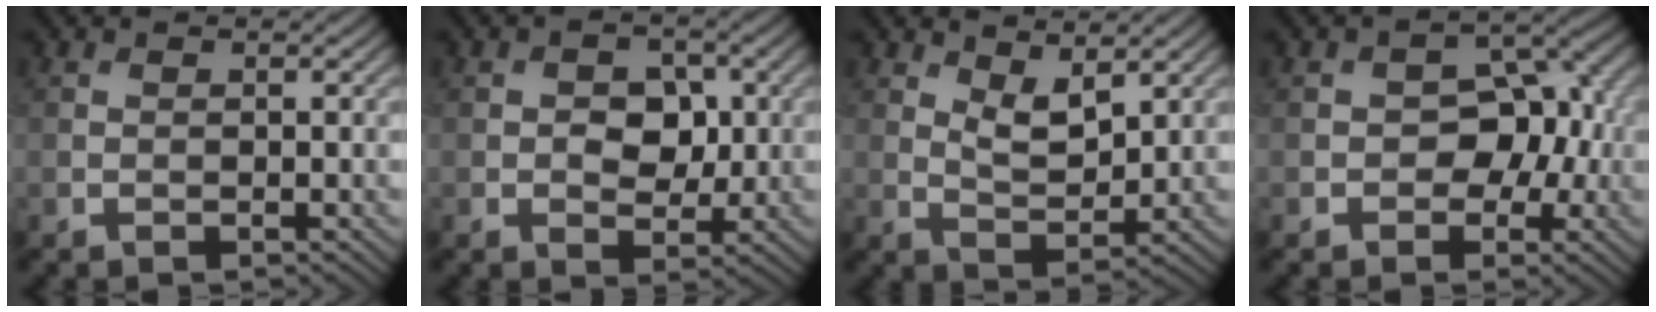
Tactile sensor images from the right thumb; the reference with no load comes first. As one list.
[{"total": 4.2, "force": [0.1, 3.1, 2.9], "torque": [-0.047, -0.003, -0.008]}, {"total": 4.3, "force": [2.5, 1.9, 2.9], "torque": [-0.062, -0.011, 0.045]}, {"total": 6.3, "force": [-0.9, 4.5, 4.2], "torque": [-0.050, -0.001, -0.023]}]